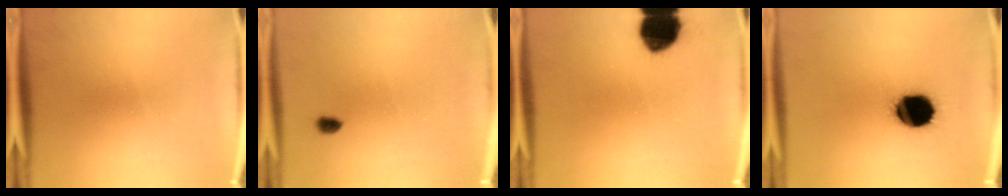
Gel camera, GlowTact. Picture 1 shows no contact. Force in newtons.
{"total": 2.1}
{"total": 13.9}
{"total": 17.1}